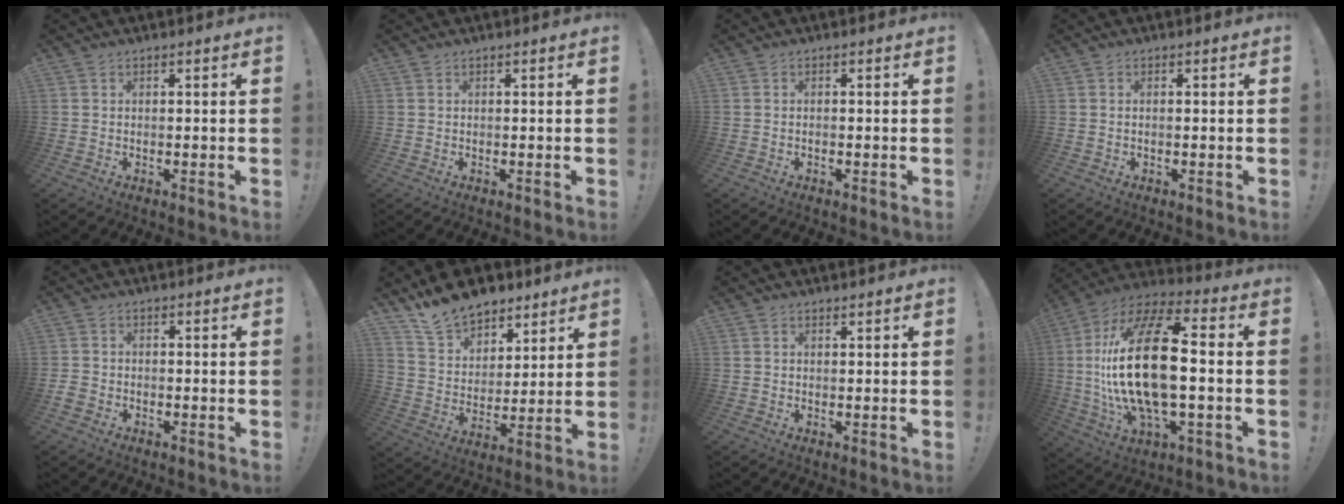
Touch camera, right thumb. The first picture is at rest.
{"total": 0.0}
{"total": 0.6, "force": [-0.5, -0.1, 0.3], "torque": [-0.006, -0.001, -0.009]}
{"total": 0.6, "force": [-0.2, 0.0, 0.6], "torque": [-0.013, 0.000, -0.003]}
{"total": 2.2, "force": [-1.6, 1.3, 0.9], "torque": [-0.019, 0.003, -0.030]}
{"total": 14.4, "force": [12.0, 7.3, 3.3], "torque": [-0.069, -0.095, 0.229]}
{"total": 0.6, "force": [0.6, 0.1, 0.1], "torque": [0.002, -0.002, 0.011]}
{"total": 26.7, "force": [-0.5, 10.9, 24.4], "torque": [-0.484, 0.002, -0.012]}